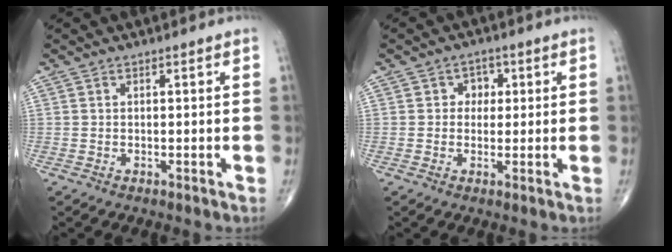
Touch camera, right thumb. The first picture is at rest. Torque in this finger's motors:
{"motor_torque": [-0.25, 0.17, 0.13, 0.18, 0.00]}